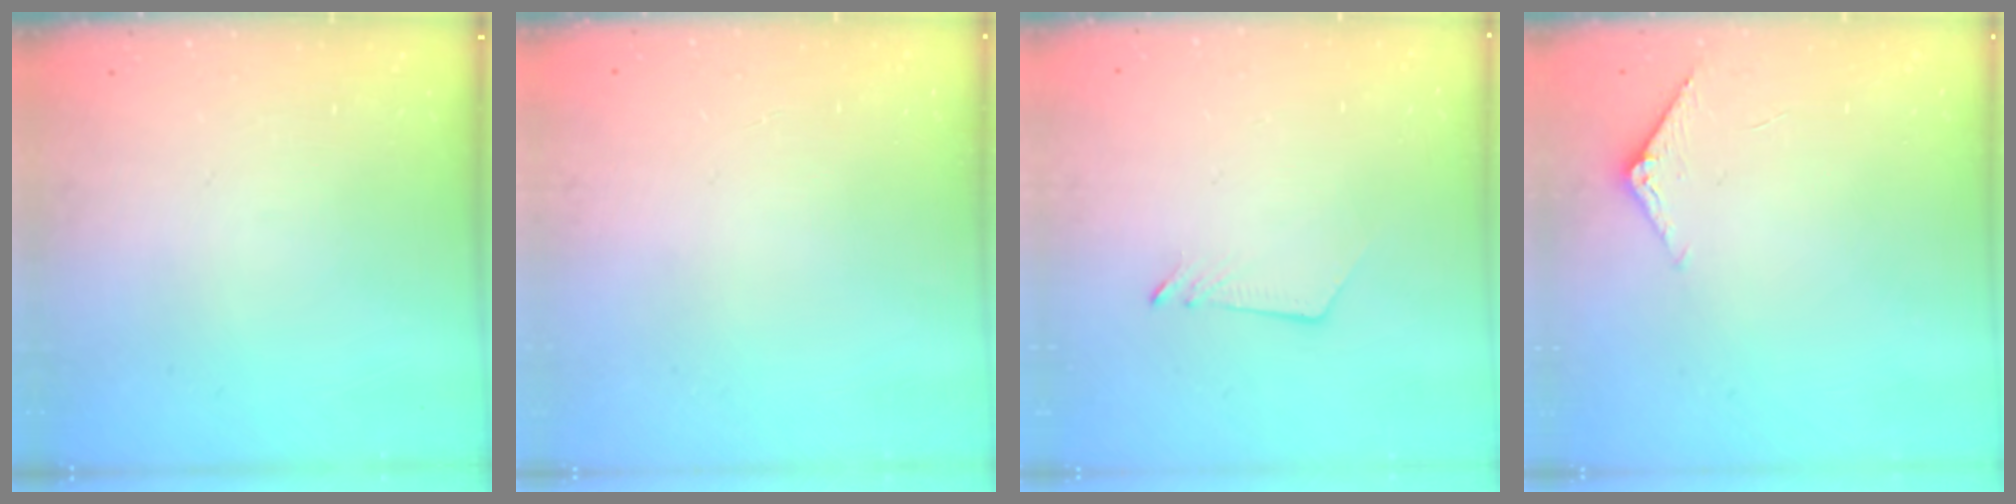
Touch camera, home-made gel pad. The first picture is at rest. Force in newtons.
{"total": 0.0}
{"total": 2.6, "press": 2.6, "slide": 0.3}
{"total": 5.0, "press": 4.9, "slide": 0.5}